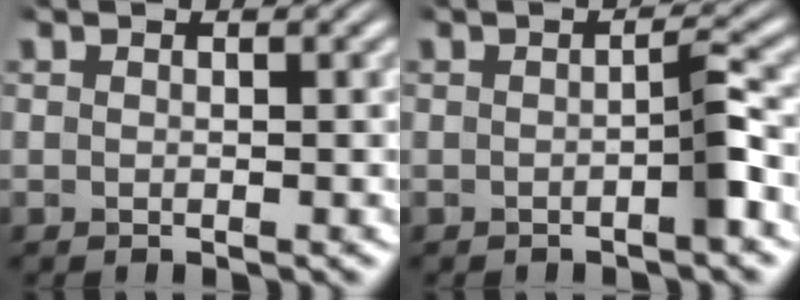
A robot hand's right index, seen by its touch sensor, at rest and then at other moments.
{"total": 1.7, "force": [-0.4, 0.0, 1.6], "torque": [-0.013, 0.009, -0.013]}